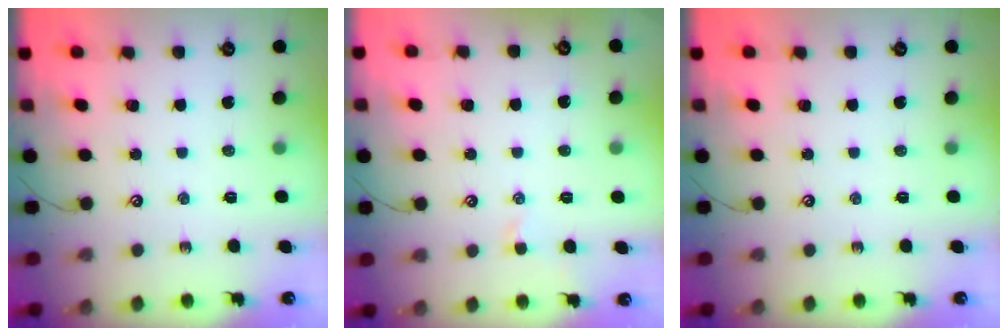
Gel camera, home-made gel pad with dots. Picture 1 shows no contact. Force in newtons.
{"total": 1.2, "press": 1.2, "slide": 0.4}
{"total": 0.0}